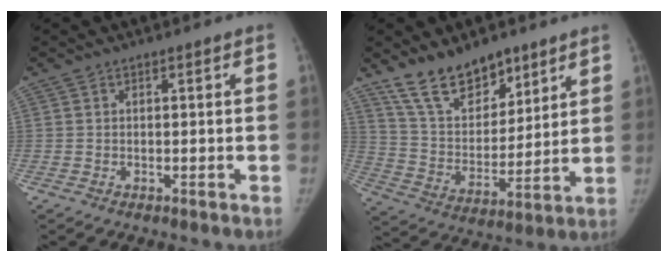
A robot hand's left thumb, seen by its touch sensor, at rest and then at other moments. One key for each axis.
{"total": 15.4, "fx": 11.3, "fy": 7.8, "fz": 7.1, "tx": -0.074, "ty": -0.063, "tz": 0.213}